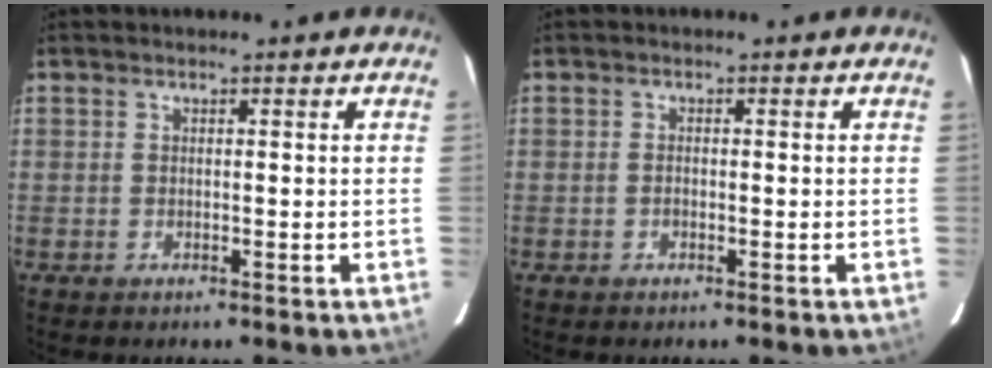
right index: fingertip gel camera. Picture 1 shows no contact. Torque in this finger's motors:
{"motor_torque": [-0.28, 0.02, 0.00, 0.00]}